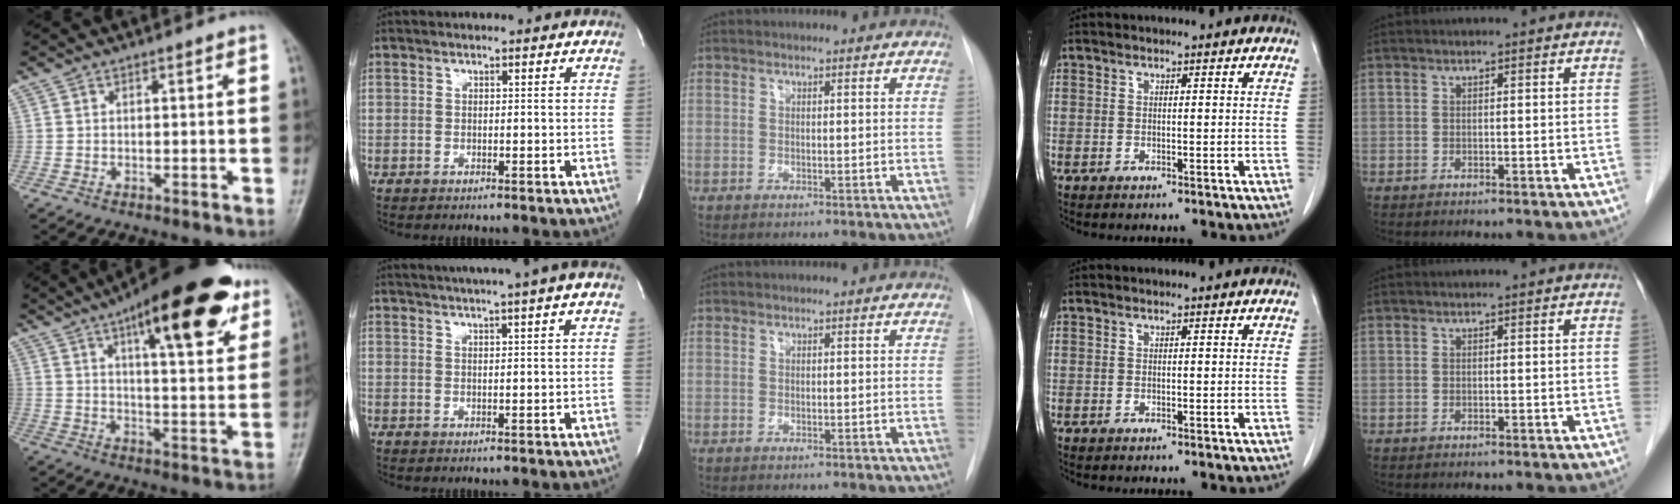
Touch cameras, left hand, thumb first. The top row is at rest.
{"thumb": {"total": 22.6, "force": [12.5, 7.1, 17.4], "torque": [-0.225, -0.029, 0.180]}, "index": {"total": 9.2, "force": [7.4, -1.4, 5.2], "torque": [-0.082, 0.016, 0.088]}}